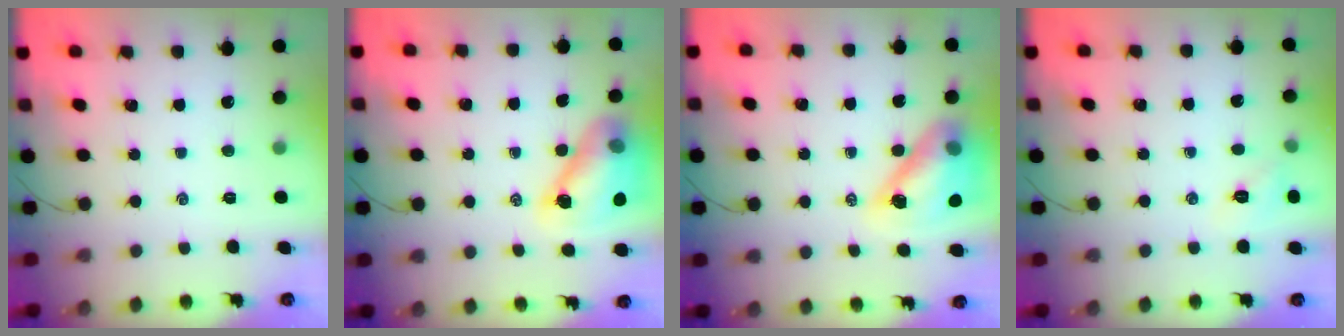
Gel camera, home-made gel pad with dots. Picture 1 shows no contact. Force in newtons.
{"total": 13.8, "press": 13.2, "slide": 4.1}
{"total": 15.2, "press": 14.6, "slide": 4.1}
{"total": 6.1, "press": 5.9, "slide": 1.6}